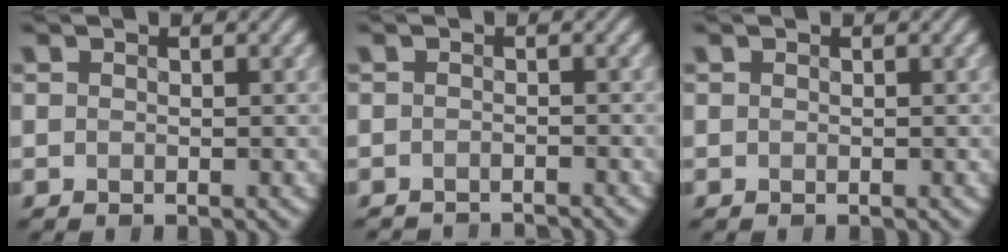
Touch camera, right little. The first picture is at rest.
{"total": 2.9, "force": [-2.9, 0.2, 0.3], "torque": [-0.006, -0.009, -0.045]}
{"total": 0.0}